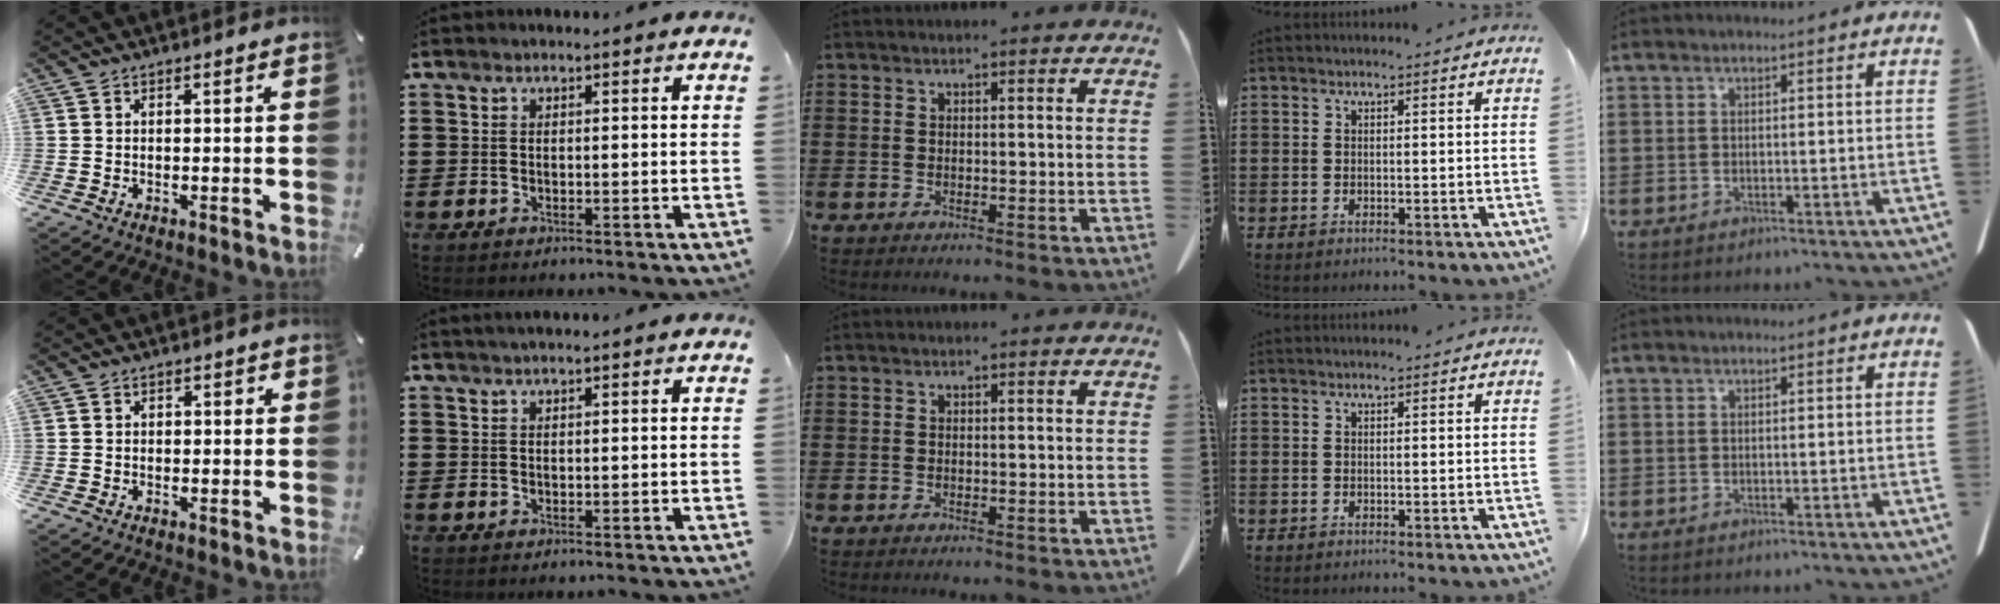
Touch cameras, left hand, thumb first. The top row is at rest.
{"thumb": {"total": 1.0, "force": [-0.2, 0.8, 0.5], "torque": [-0.011, 0.005, -0.005]}, "index": {"total": 0.9, "force": [0.6, 0.0, 0.6], "torque": [-0.010, 0.001, 0.012]}}